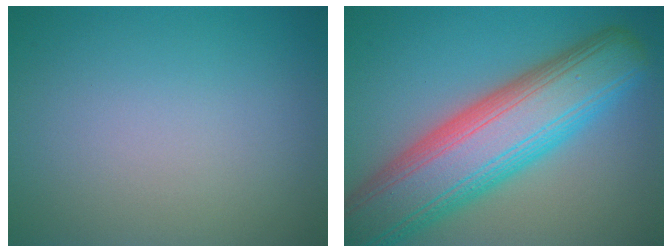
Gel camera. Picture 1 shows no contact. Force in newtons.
{"total": 12.1, "press": 12.1, "slide": 0.7}